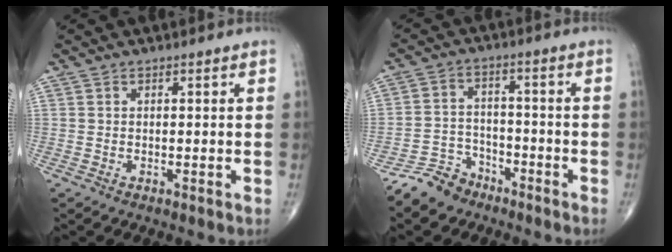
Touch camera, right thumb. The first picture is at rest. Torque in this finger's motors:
{"motor_torque": [1.07, -0.34, -0.52, -0.52, -0.05]}